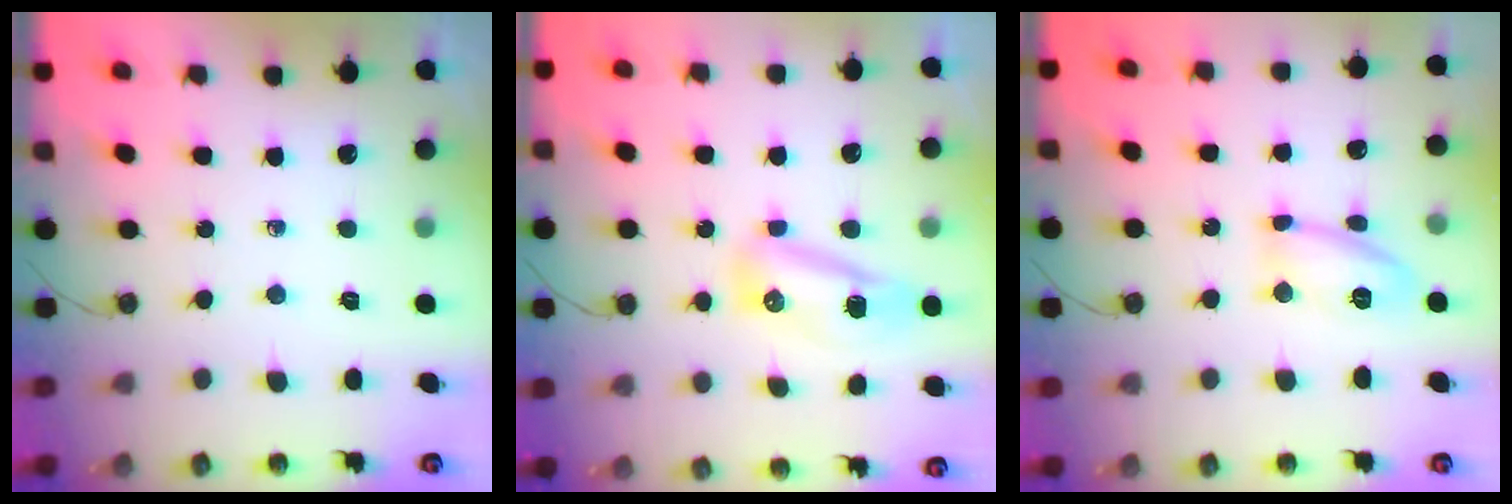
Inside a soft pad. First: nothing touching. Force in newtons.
{"total": 23.5, "press": 13.2, "slide": 19.4}
{"total": 10.3, "press": 10.3, "slide": 0.5}